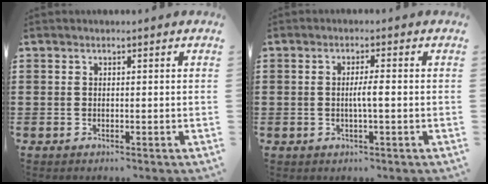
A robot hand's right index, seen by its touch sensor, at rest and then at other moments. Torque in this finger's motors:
{"motor_torque": [0.04, 0.09, 0.14, 0.06]}